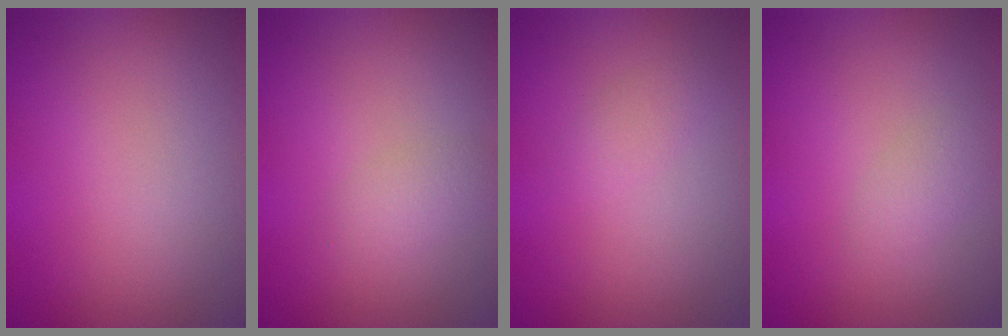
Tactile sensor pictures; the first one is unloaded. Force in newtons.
{"total": 1.6, "press": 1.6, "slide": 0.1}
{"total": 1.2, "press": 1.2, "slide": 0.0}
{"total": 1.5, "press": 1.5, "slide": 0.1}